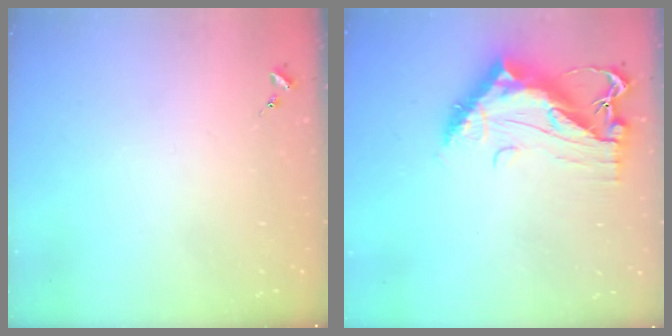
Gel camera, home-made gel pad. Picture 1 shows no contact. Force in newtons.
{"total": 13.7, "press": 13.6, "slide": 1.3}